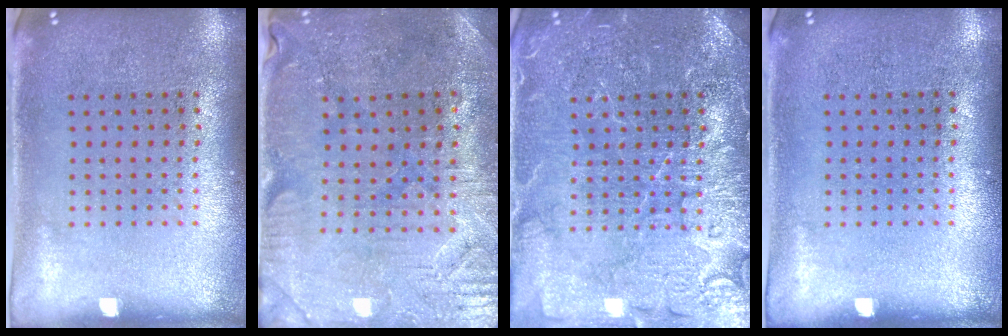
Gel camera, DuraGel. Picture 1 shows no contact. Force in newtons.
{"total": 0.9, "press": 0.8, "slide": 0.4}
{"total": 4.3, "press": 4.3, "slide": 0.6}
{"total": 0.0}